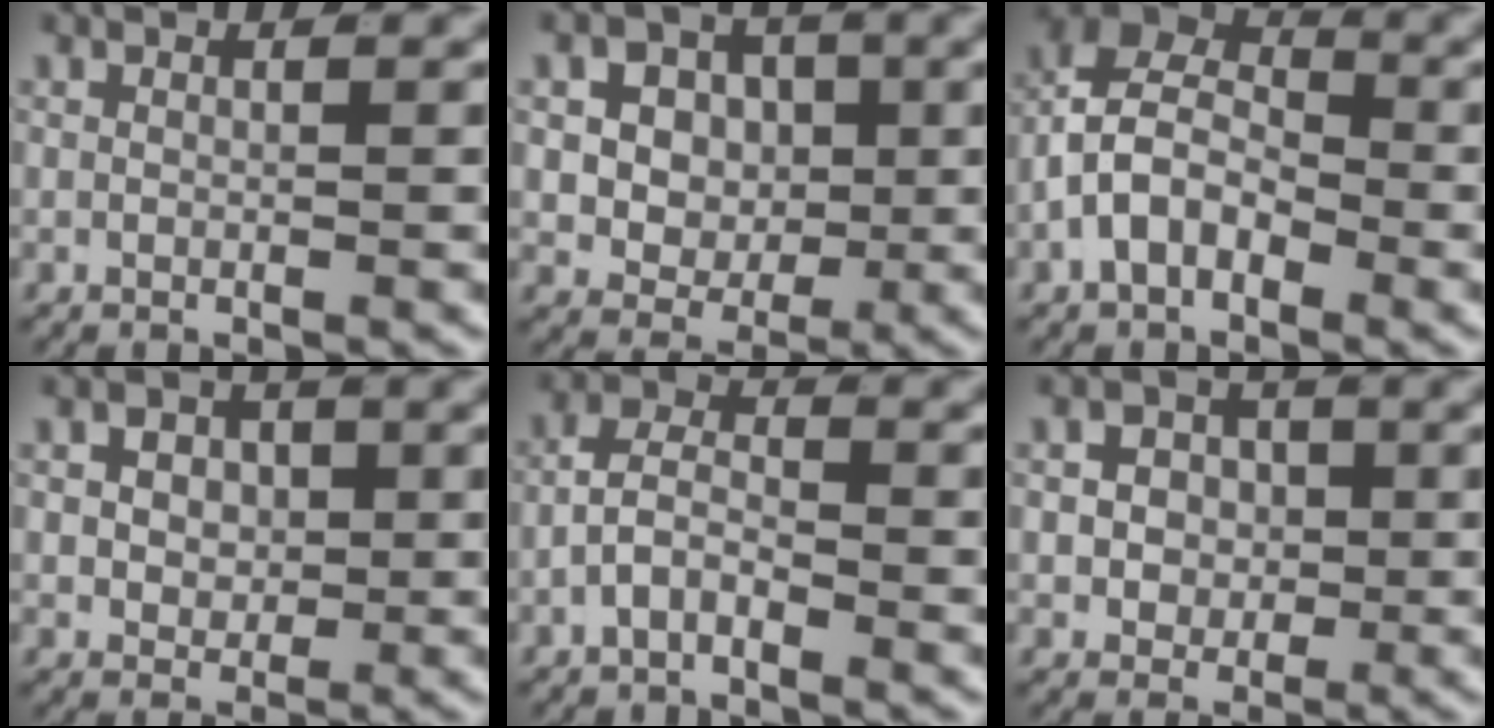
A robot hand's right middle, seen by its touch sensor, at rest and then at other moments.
{"total": 7.8, "force": [-0.5, 7.0, 3.3], "torque": [-0.066, -0.020, -0.012]}
{"total": 9.4, "force": [0.4, 7.3, 5.9], "torque": [-0.108, 0.001, -0.012]}
{"total": 3.3, "force": [0.0, 2.8, 1.7], "torque": [-0.023, -0.015, 0.007]}
{"total": 2.9, "force": [-1.4, 1.8, 1.9], "torque": [-0.027, -0.004, -0.031]}
{"total": 4.3, "force": [-0.4, 3.8, 1.9], "torque": [-0.024, -0.010, -0.006]}